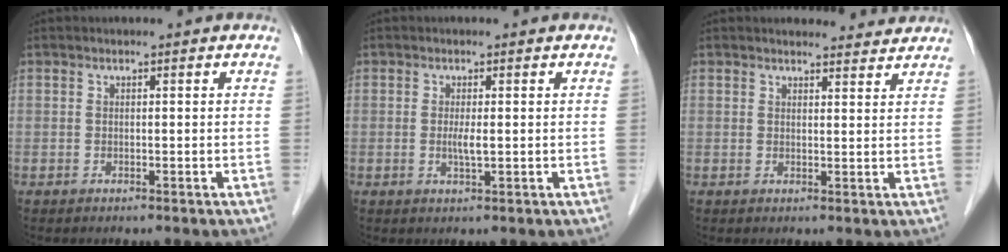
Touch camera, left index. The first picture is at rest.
{"total": 1.8, "force": [0.0, 0.1, 1.8], "torque": [-0.041, -0.003, 0.001]}
{"total": 6.1, "force": [5.9, 1.2, 0.9], "torque": [-0.003, 0.004, 0.062]}